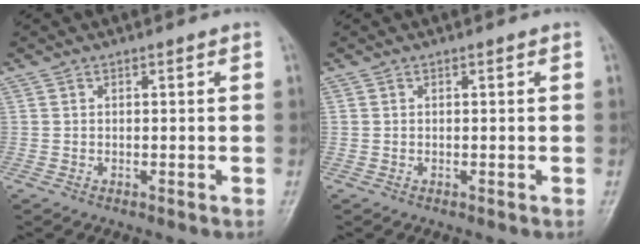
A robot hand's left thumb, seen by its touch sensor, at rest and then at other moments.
{"total": 0.0}